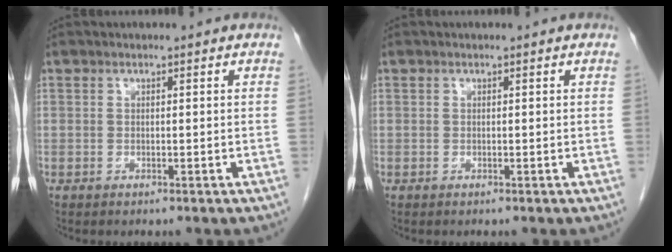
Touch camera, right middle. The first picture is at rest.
{"total": 0.0}